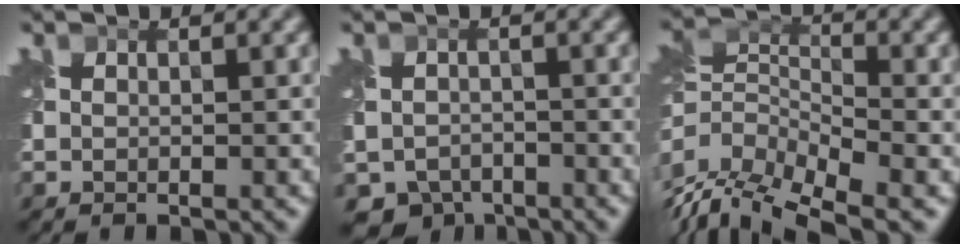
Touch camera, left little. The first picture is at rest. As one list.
[{"total": 5.3, "force": [-3.9, 3.3, 1.5], "torque": [-0.020, -0.022, -0.065]}, {"total": 8.8, "force": [-3.8, 4.4, 6.6], "torque": [-0.124, -0.007, -0.086]}]